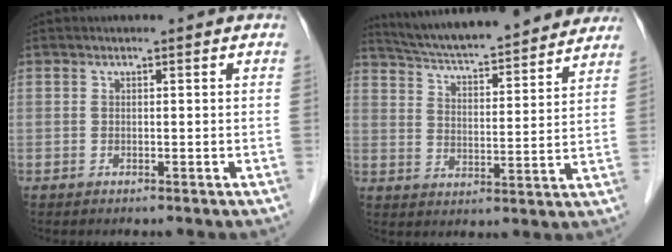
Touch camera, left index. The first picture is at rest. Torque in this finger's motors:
{"motor_torque": [-0.02, -0.56, 0.34, 0.09]}